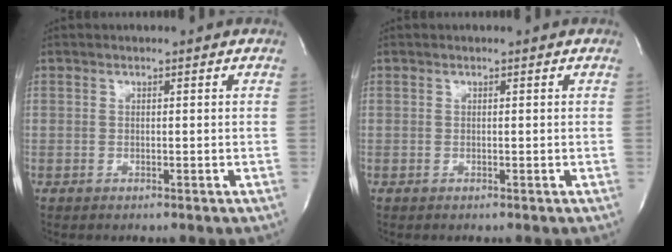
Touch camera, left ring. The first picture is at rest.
{"total": 0.0}